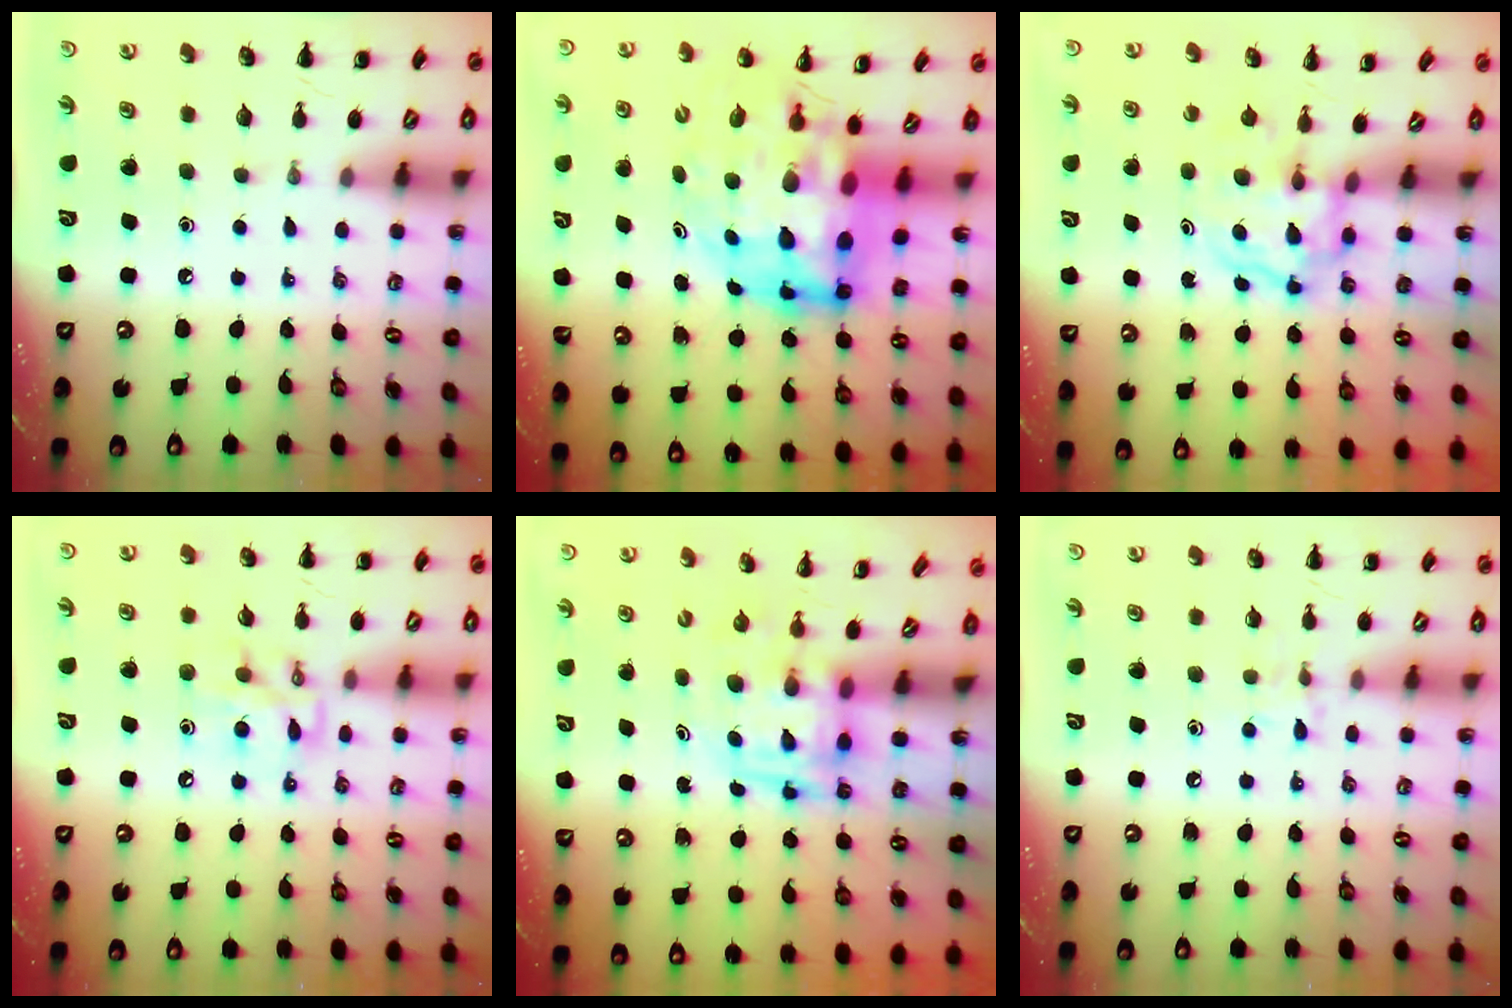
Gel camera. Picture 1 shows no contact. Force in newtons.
{"total": 14.3, "press": 13.7, "slide": 4.3}
{"total": 3.7, "press": 3.7, "slide": 0.5}
{"total": 10.0, "press": 9.9, "slide": 1.1}
{"total": 3.9, "press": 3.8, "slide": 0.7}
{"total": 6.8, "press": 6.5, "slide": 1.9}